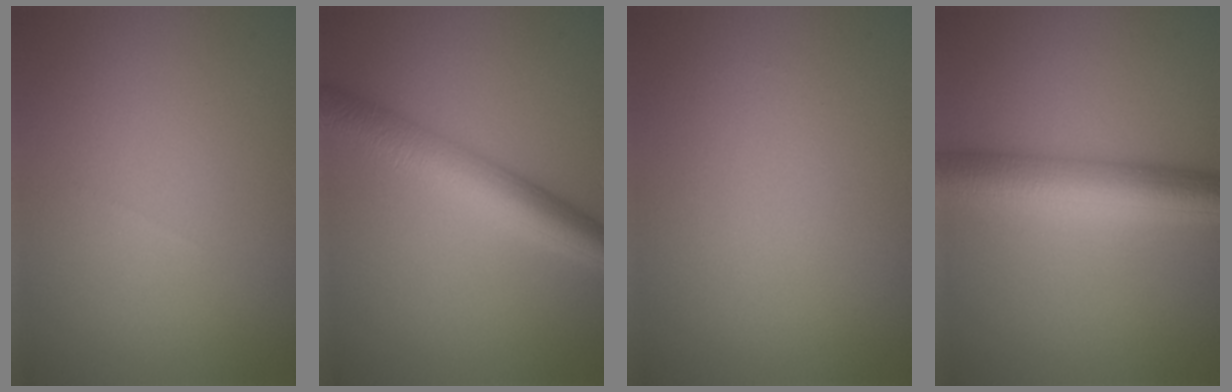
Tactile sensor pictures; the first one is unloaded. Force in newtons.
{"total": 6.0, "press": 6.0, "slide": 0.0}
{"total": 0.0}
{"total": 6.5, "press": 6.5, "slide": 0.1}